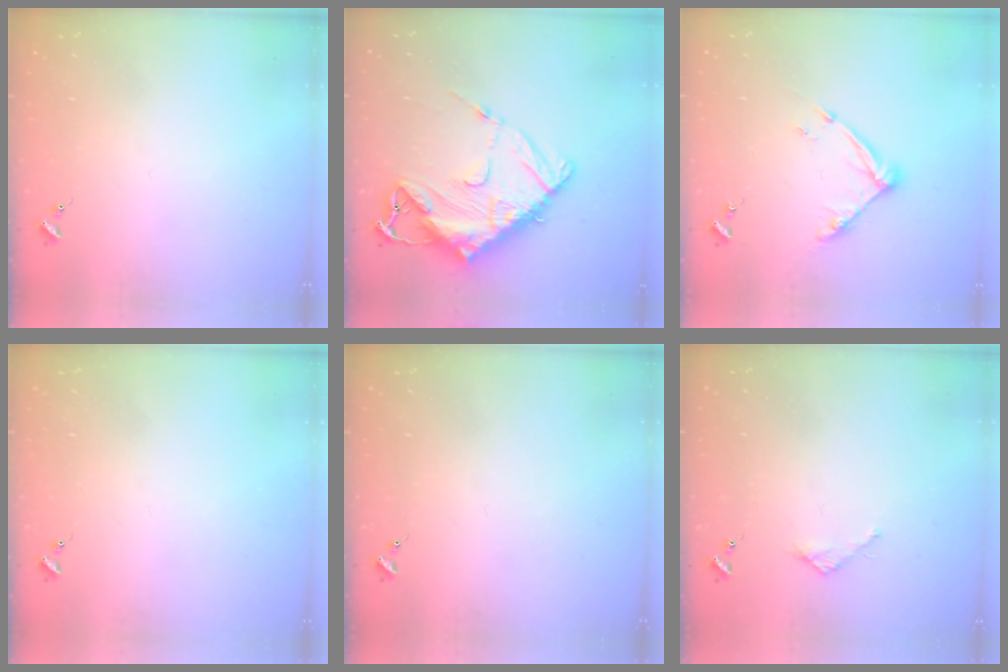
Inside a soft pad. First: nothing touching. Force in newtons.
{"total": 18.7, "press": 18.6, "slide": 1.9}
{"total": 9.0, "press": 9.0, "slide": 0.7}
{"total": 0.0}
{"total": 0.0}
{"total": 2.7, "press": 2.7, "slide": 0.2}